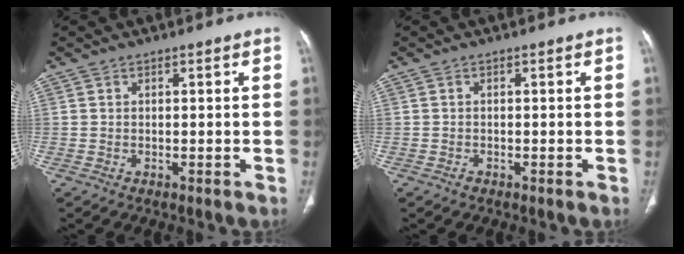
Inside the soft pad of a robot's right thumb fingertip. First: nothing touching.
{"total": 0.6, "force": [-0.4, 0.4, 0.1], "torque": [-0.002, 0.001, -0.009]}